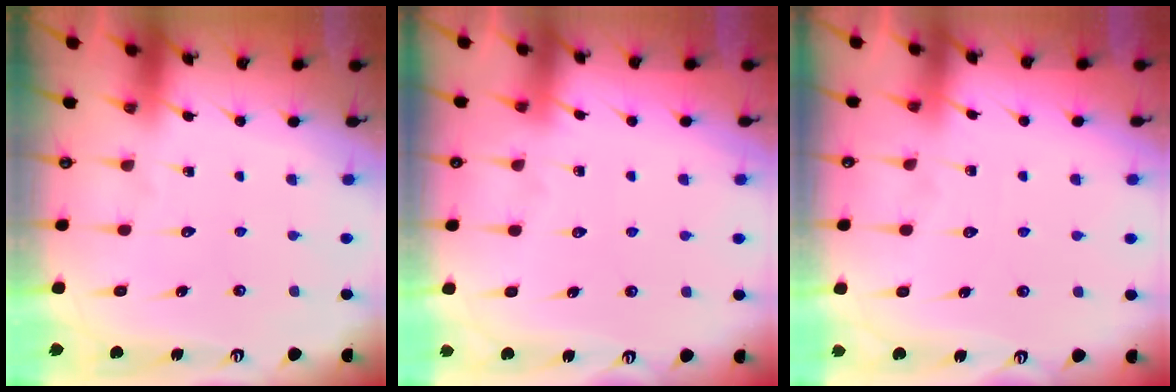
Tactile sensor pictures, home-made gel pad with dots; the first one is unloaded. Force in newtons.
{"total": 2.8, "press": 2.7, "slide": 0.5}
{"total": 2.3, "press": 2.3, "slide": 0.2}